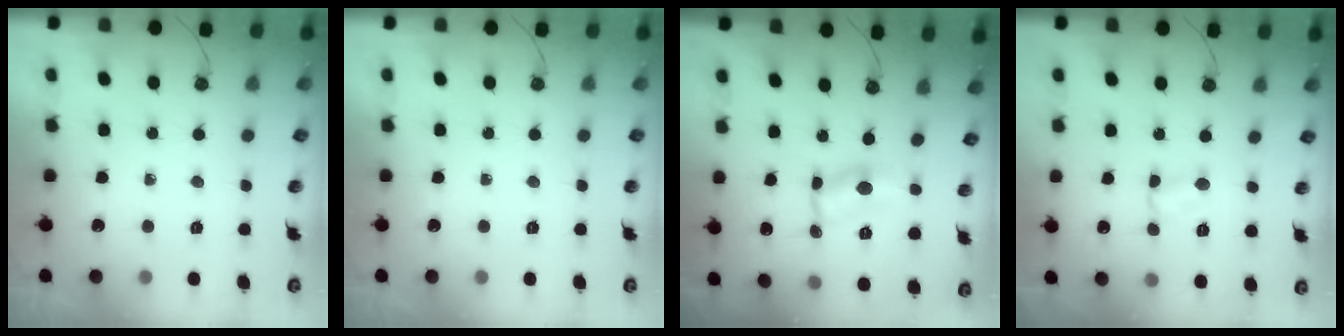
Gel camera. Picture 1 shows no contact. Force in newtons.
{"total": 0.0}
{"total": 2.2, "press": 2.1, "slide": 0.3}
{"total": 3.3, "press": 3.3, "slide": 0.5}